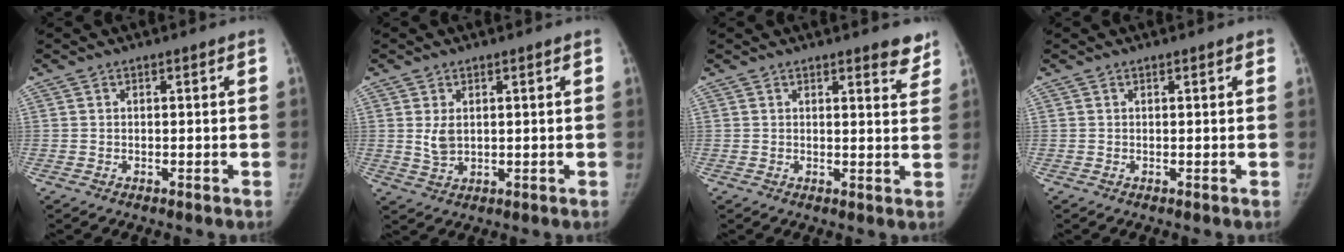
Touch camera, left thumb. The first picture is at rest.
{"total": 3.3, "force": [0.8, 2.1, 2.5], "torque": [-0.040, -0.011, 0.023]}
{"total": 4.4, "force": [3.5, 1.3, 2.3], "torque": [-0.004, -0.022, 0.036]}
{"total": 0.7, "force": [0.5, 0.2, 0.4], "torque": [-0.001, 0.001, 0.006]}